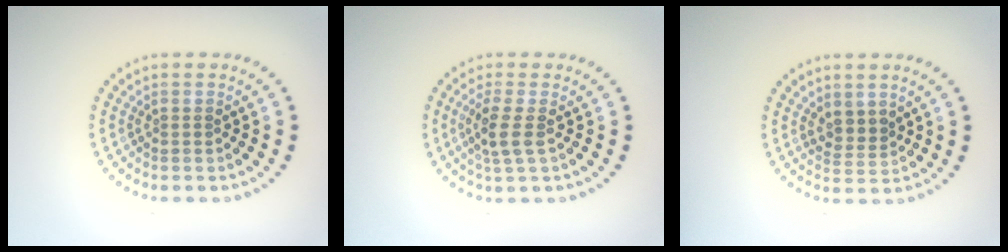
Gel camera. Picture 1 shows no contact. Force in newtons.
{"total": 2.4, "press": 2.0, "slide": 1.2}
{"total": 1.9, "press": 1.5, "slide": 1.3}